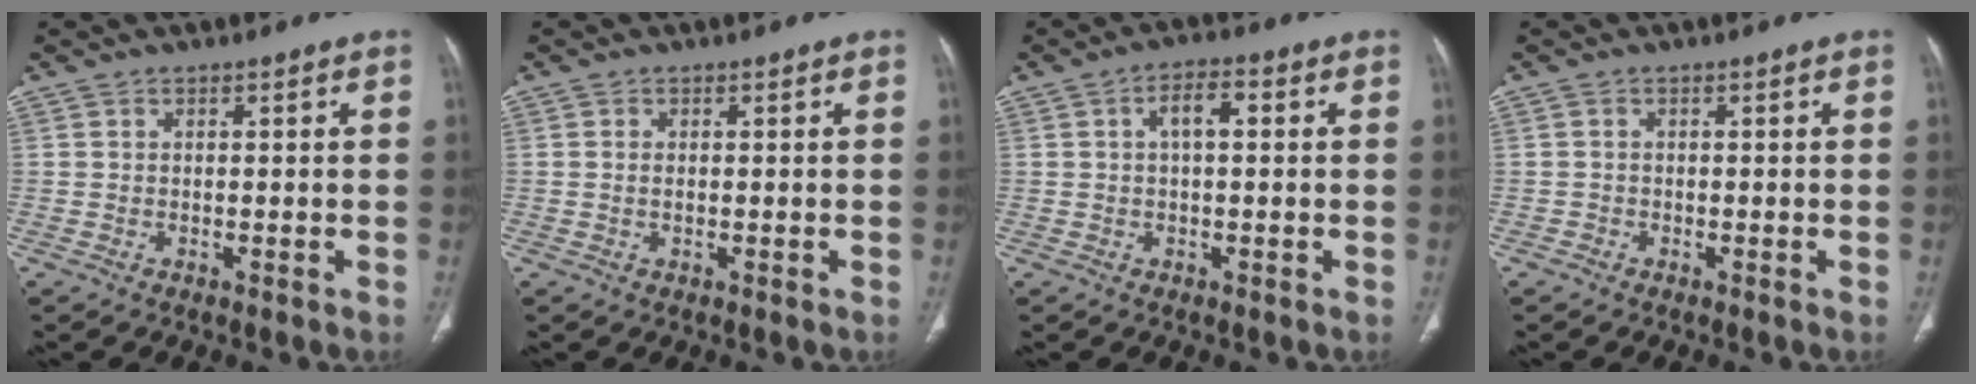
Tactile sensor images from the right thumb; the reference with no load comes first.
{"total": 0.9, "force": [0.1, 0.3, 0.8], "torque": [-0.022, 0.002, 0.003]}
{"total": 4.5, "force": [0.9, 1.9, 4.0], "torque": [-0.068, 0.013, 0.011]}
{"total": 0.7, "force": [-0.5, 0.5, 0.0], "torque": [-0.002, 0.003, -0.014]}